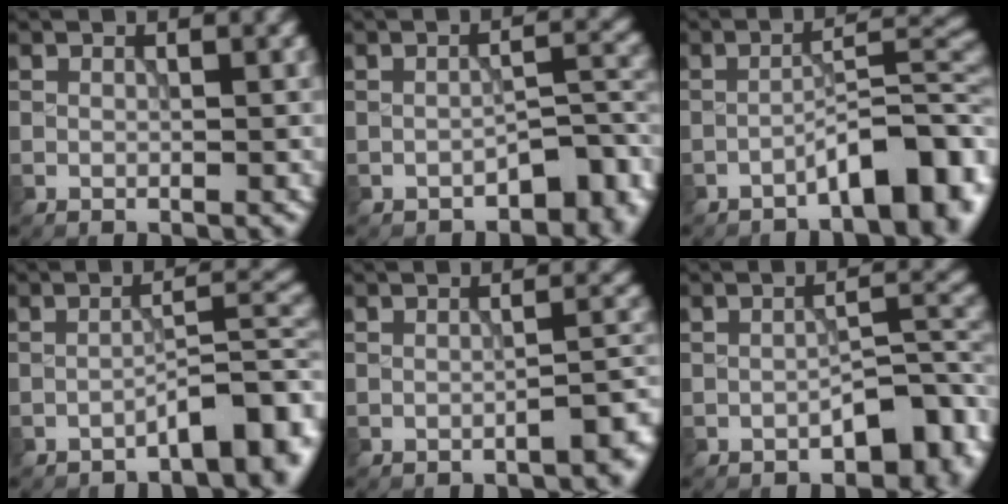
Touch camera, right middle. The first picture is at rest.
{"total": 4.2, "force": [-2.9, 1.7, 2.6], "torque": [-0.026, 0.006, -0.043]}
{"total": 6.8, "force": [-4.0, 1.8, 5.2], "torque": [-0.071, 0.018, -0.064]}
{"total": 5.0, "force": [-3.1, 1.2, 3.7], "torque": [-0.051, 0.015, -0.047]}
{"total": 2.9, "force": [-2.0, 0.7, 2.0], "torque": [-0.024, 0.010, -0.033]}
{"total": 4.9, "force": [-2.5, 2.0, 3.6], "torque": [-0.045, 0.013, -0.040]}